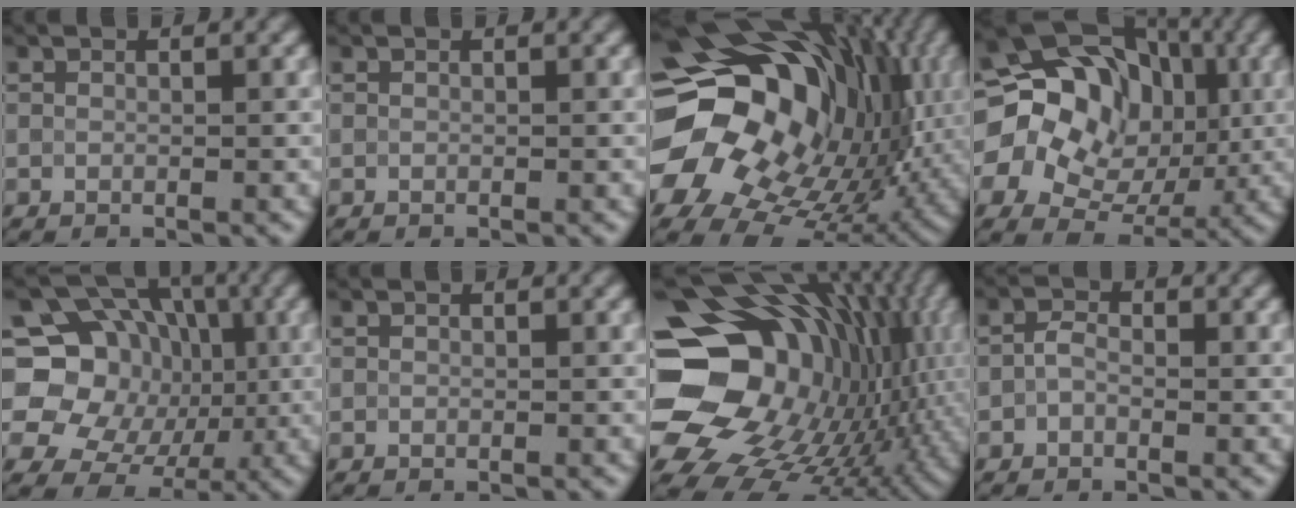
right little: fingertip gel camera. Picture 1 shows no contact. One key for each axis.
{"total": 0.0}
{"total": 20.5, "fx": 3.0, "fy": 15.4, "fz": 13.2, "tx": -0.238, "ty": -0.020, "tz": 0.068}
{"total": 17.3, "fx": 2.0, "fy": 14.2, "fz": 9.6, "tx": -0.183, "ty": 0.018, "tz": 0.024}
{"total": 14.4, "fx": 0.0, "fy": 13.0, "fz": 6.2, "tx": -0.128, "ty": 0.022, "tz": -0.024}
{"total": 0.0}
{"total": 21.1, "fx": 0.3, "fy": 16.5, "fz": 13.1, "tx": -0.244, "ty": -0.018, "tz": 0.019}
{"total": 1.5, "fx": -0.5, "fy": 1.0, "fz": 0.9, "tx": -0.017, "ty": 0.003, "tz": -0.015}